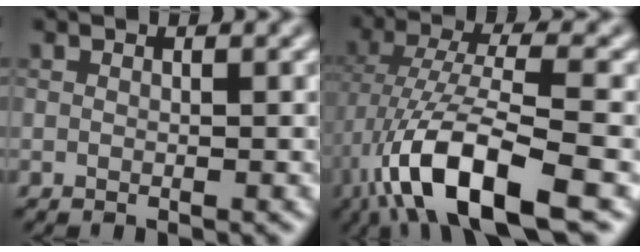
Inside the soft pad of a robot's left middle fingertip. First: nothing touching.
{"total": 10.3, "force": [-4.8, 3.0, 8.6], "torque": [-0.166, 0.004, -0.092]}